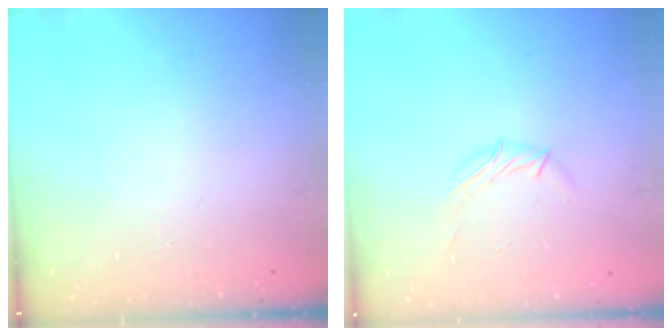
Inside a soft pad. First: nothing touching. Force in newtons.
{"total": 6.0, "press": 6.0, "slide": 0.4}